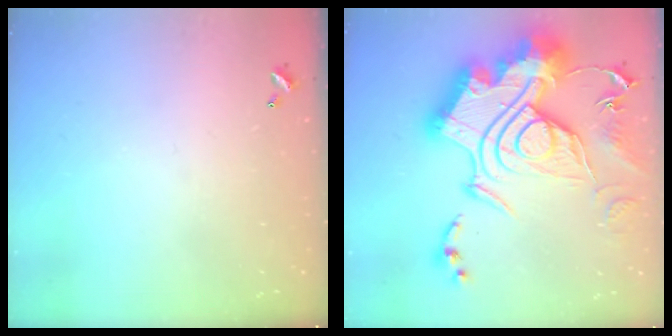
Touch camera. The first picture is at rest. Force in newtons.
{"total": 1.1, "press": 1.1, "slide": 0.0}